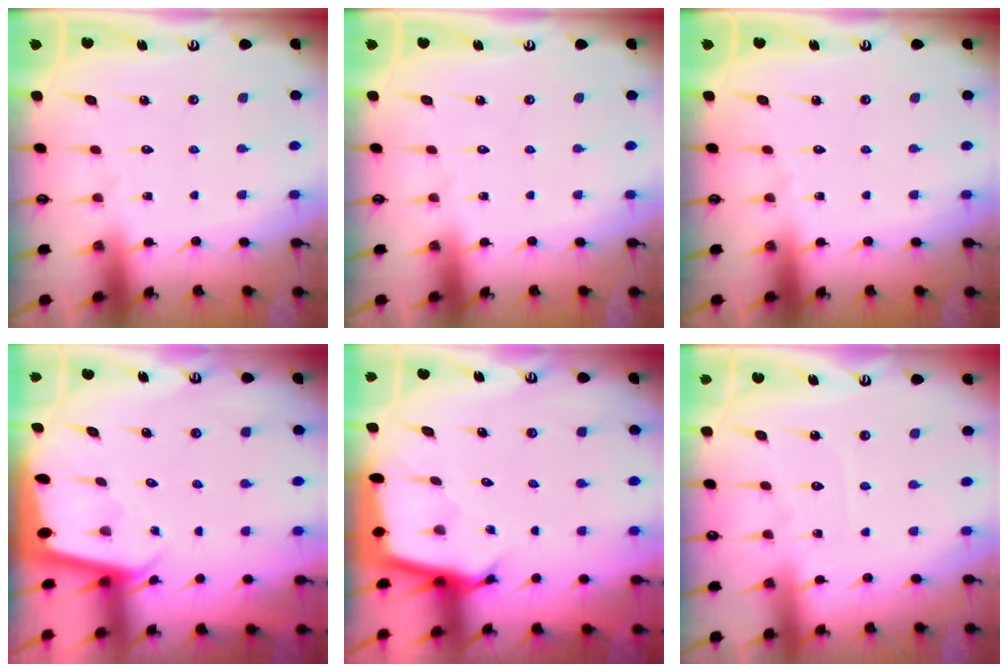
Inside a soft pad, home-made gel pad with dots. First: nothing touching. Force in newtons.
{"total": 0.0}
{"total": 0.0}
{"total": 1.9, "press": 1.9, "slide": 0.1}
{"total": 2.7, "press": 2.7, "slide": 0.1}
{"total": 3.3, "press": 3.3, "slide": 0.4}